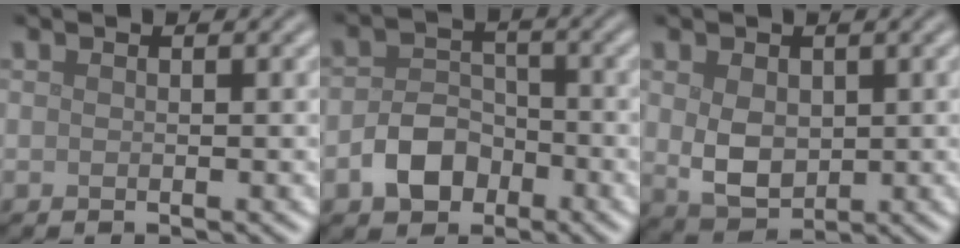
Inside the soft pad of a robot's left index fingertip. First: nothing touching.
{"total": 4.1, "force": [-2.0, 3.0, 2.1], "torque": [-0.035, 0.002, -0.039]}
{"total": 4.0, "force": [0.3, 2.8, 2.7], "torque": [-0.059, -0.007, 0.014]}